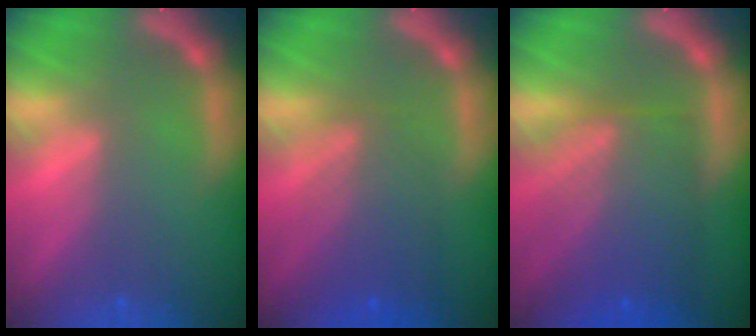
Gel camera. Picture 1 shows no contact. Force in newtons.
{"total": 5.6}
{"total": 8.6}